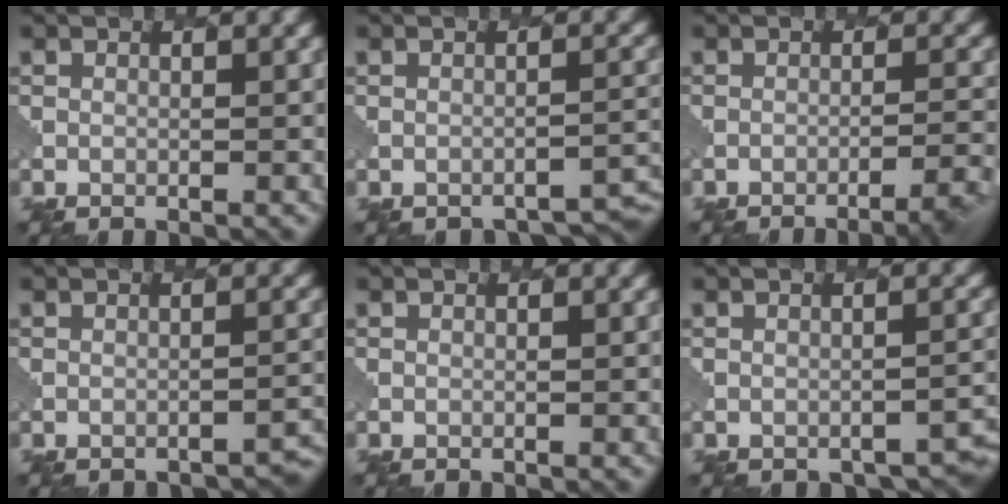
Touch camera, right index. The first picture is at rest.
{"total": 3.3, "force": [-3.2, 0.5, 0.8], "torque": [-0.009, 0.001, -0.040]}
{"total": 4.1, "force": [-2.9, 0.9, 2.8], "torque": [-0.038, 0.008, -0.041]}
{"total": 2.6, "force": [-2.4, 0.4, 0.8], "torque": [-0.002, 0.009, -0.030]}
{"total": 0.0}
{"total": 2.6, "force": [-2.3, 0.8, 0.8], "torque": [-0.013, -0.001, -0.024]}